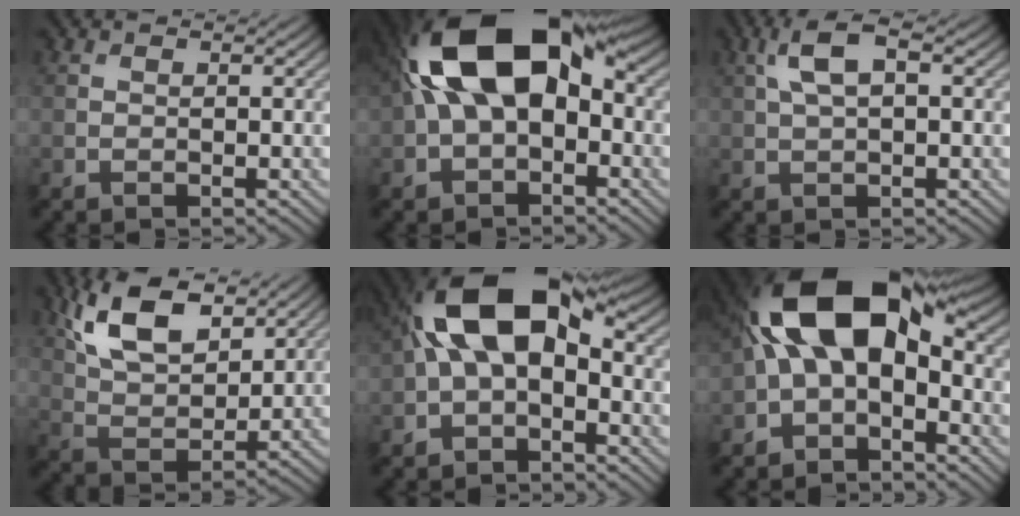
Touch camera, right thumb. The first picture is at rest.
{"total": 17.1, "force": [2.1, 10.2, 13.6], "torque": [-0.237, 0.023, 0.022]}
{"total": 5.3, "force": [1.5, 2.1, 4.6], "torque": [-0.103, 0.011, 0.027]}
{"total": 11.5, "force": [6.3, 5.5, 8.0], "torque": [-0.178, 0.007, 0.122]}
{"total": 12.9, "force": [1.0, 7.3, 10.7], "torque": [-0.209, 0.025, 0.004]}
{"total": 15.3, "force": [0.9, 8.7, 12.6], "torque": [-0.240, 0.014, 0.002]}